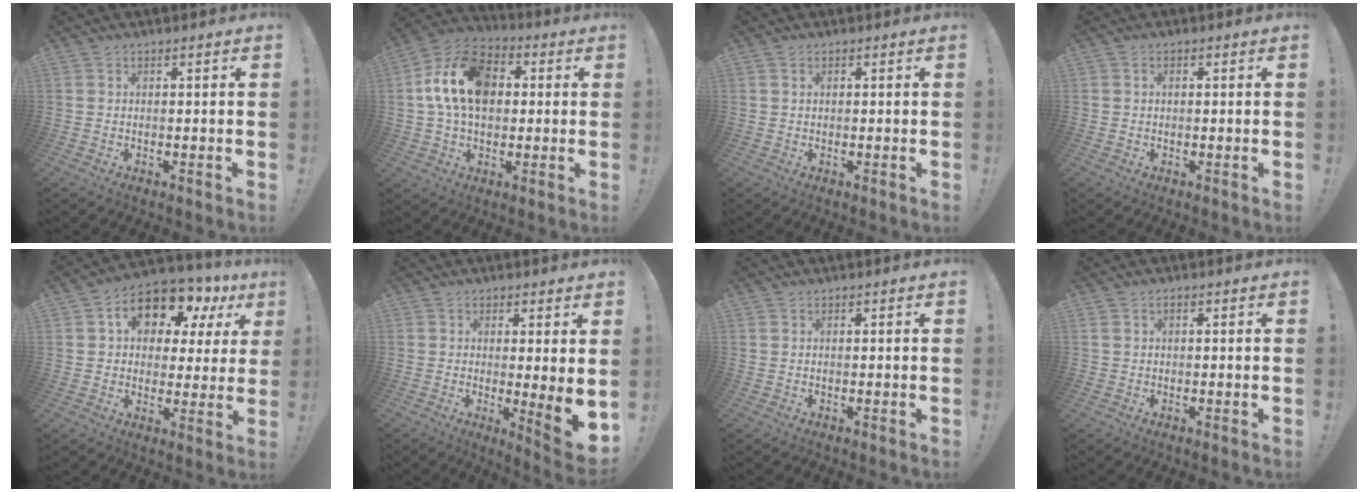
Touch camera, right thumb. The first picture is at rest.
{"total": 17.0, "force": [3.2, 12.1, 11.6], "torque": [-0.189, 0.007, 0.063]}
{"total": 0.8, "force": [0.4, 0.5, 0.4], "torque": [-0.006, 0.000, 0.007]}
{"total": 0.9, "force": [0.3, 0.7, 0.4], "torque": [-0.013, 0.005, 0.006]}
{"total": 12.9, "force": [7.0, 7.7, 7.7], "torque": [-0.123, -0.041, 0.120]}
{"total": 6.4, "force": [0.0, 0.3, 6.4], "torque": [-0.073, -0.029, -0.002]}
{"total": 0.0}
{"total": 0.9, "force": [0.1, 0.7, 0.4], "torque": [-0.008, 0.003, 0.002]}